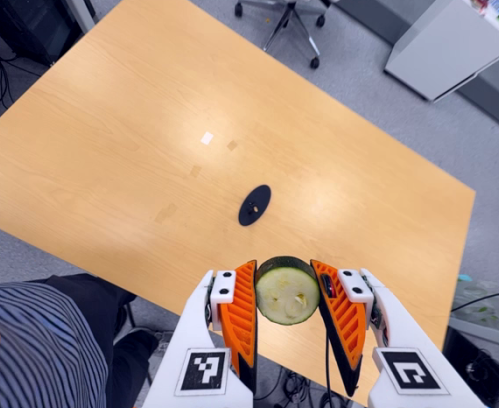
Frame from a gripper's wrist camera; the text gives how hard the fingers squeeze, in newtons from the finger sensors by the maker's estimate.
{"total": 9.8, "left": 9.0, "right": 10.5}